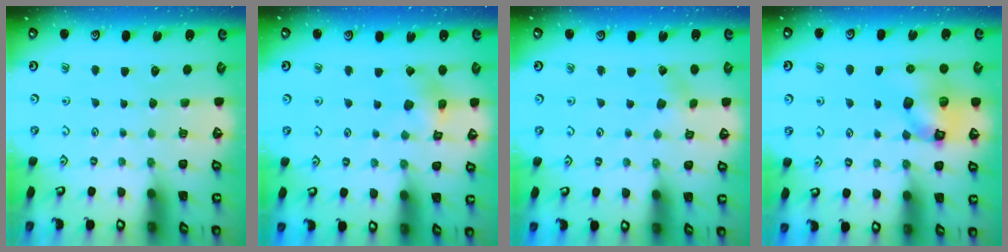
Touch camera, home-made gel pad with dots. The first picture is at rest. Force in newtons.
{"total": 6.3, "press": 6.3, "slide": 0.5}
{"total": 2.0, "press": 2.0, "slide": 0.3}
{"total": 11.1, "press": 11.0, "slide": 1.5}